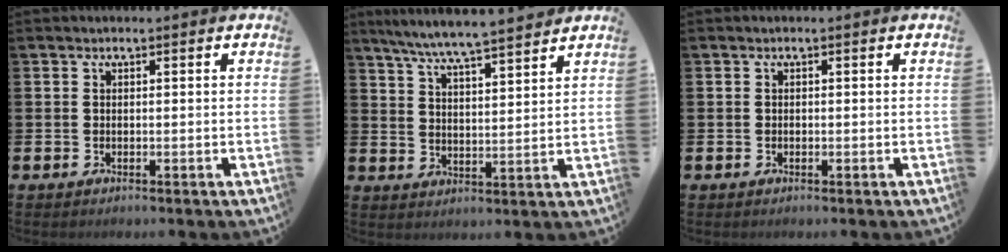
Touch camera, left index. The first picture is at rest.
{"total": 7.1, "force": [6.8, -0.1, 2.1], "torque": [-0.068, -0.036, 0.121]}
{"total": 0.0}